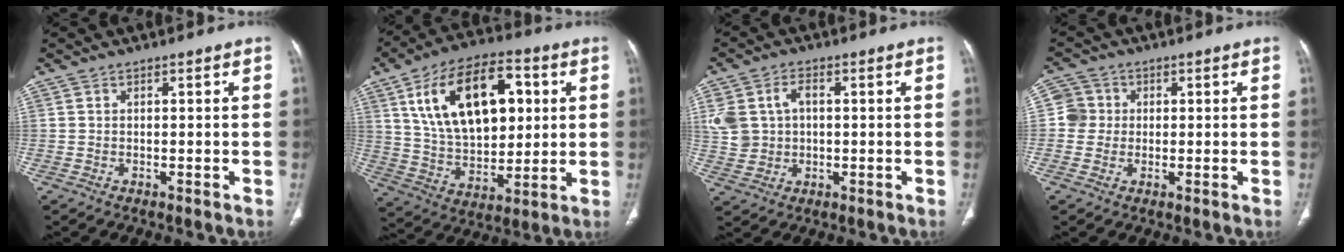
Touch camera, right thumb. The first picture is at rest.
{"total": 22.3, "force": [6.8, 12.6, 17.1], "torque": [-0.254, -0.009, 0.119]}
{"total": 9.5, "force": [1.6, 7.3, 5.9], "torque": [-0.118, 0.013, 0.038]}
{"total": 4.3, "force": [0.3, 4.3, 0.5], "torque": [0.016, 0.008, -0.001]}